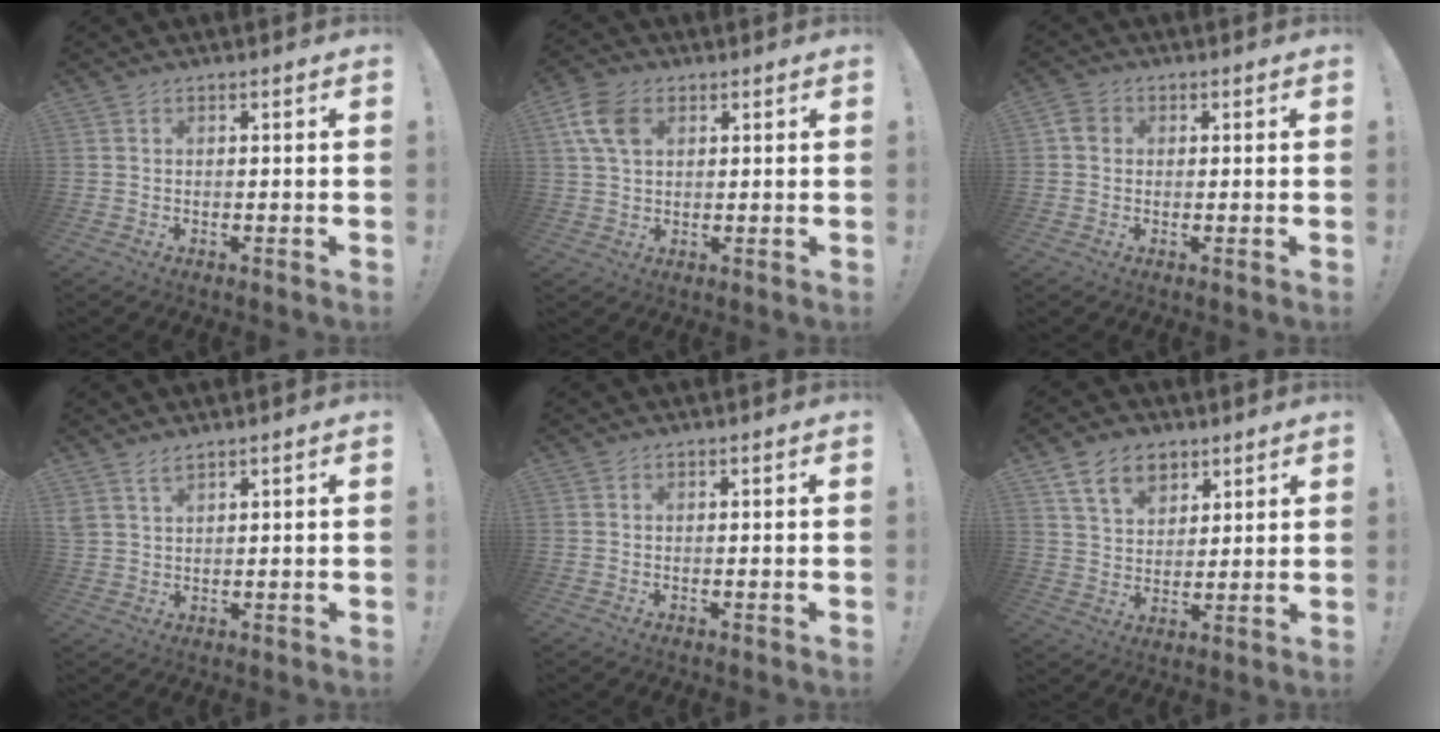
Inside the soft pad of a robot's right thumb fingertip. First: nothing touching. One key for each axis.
{"total": 9.4, "fx": 3.2, "fy": 6.6, "fz": 6.0, "tx": -0.117, "ty": 0.002, "tz": 0.064}
{"total": 3.5, "fx": 0.4, "fy": 3.0, "fz": 1.9, "tx": -0.029, "ty": 0.009, "tz": 0.009}
{"total": 3.0, "fx": 2.5, "fy": 0.6, "fz": 1.6, "tx": -0.032, "ty": -0.016, "tz": 0.046}
{"total": 0.0}
{"total": 11.3, "fx": 6.7, "fy": 7.5, "fz": 5.3, "tx": -0.083, "ty": -0.027, "tz": 0.128}